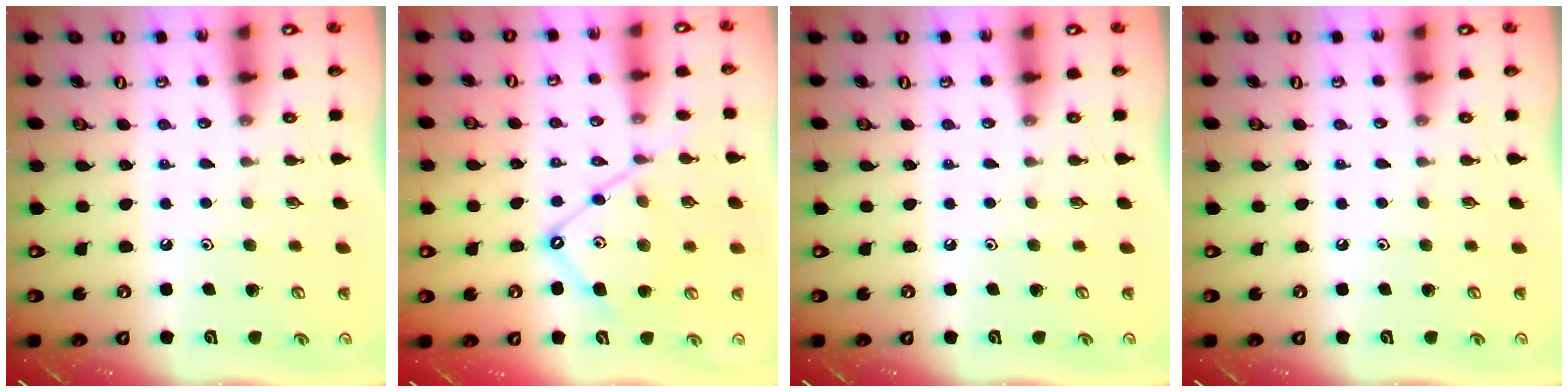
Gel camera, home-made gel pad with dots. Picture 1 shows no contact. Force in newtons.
{"total": 12.5, "press": 12.5, "slide": 1.1}
{"total": 0.0}
{"total": 0.0}